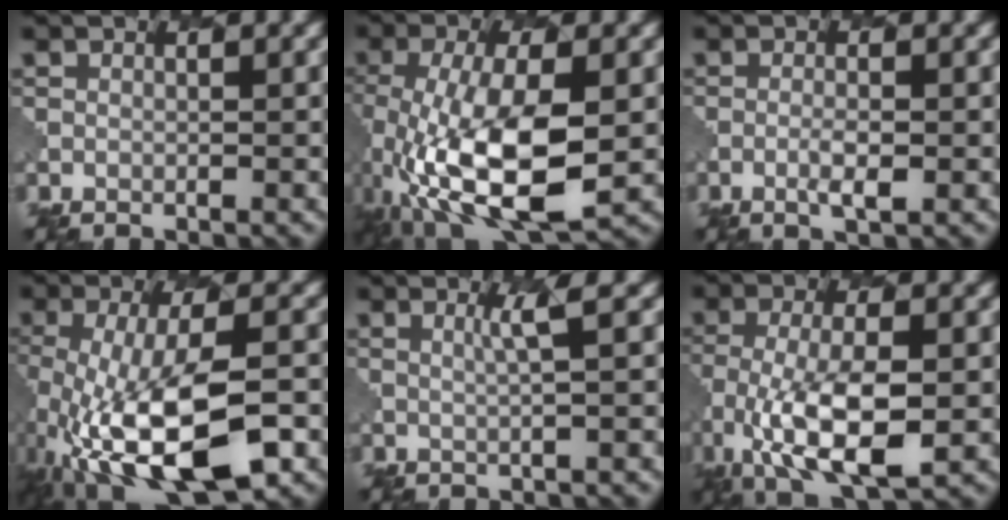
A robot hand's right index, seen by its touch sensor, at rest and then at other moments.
{"total": 11.4, "force": [-3.0, 4.5, 10.0], "torque": [-0.196, -0.014, -0.049]}
{"total": 1.6, "force": [-0.3, 0.3, 1.5], "torque": [-0.031, -0.002, -0.006]}
{"total": 12.2, "force": [-5.2, 4.4, 10.1], "torque": [-0.200, -0.022, -0.087]}
{"total": 1.9, "force": [0.9, 0.3, 1.7], "torque": [-0.032, 0.002, 0.016]}
{"total": 8.6, "force": [-2.0, 3.4, 7.6], "torque": [-0.156, -0.015, -0.028]}